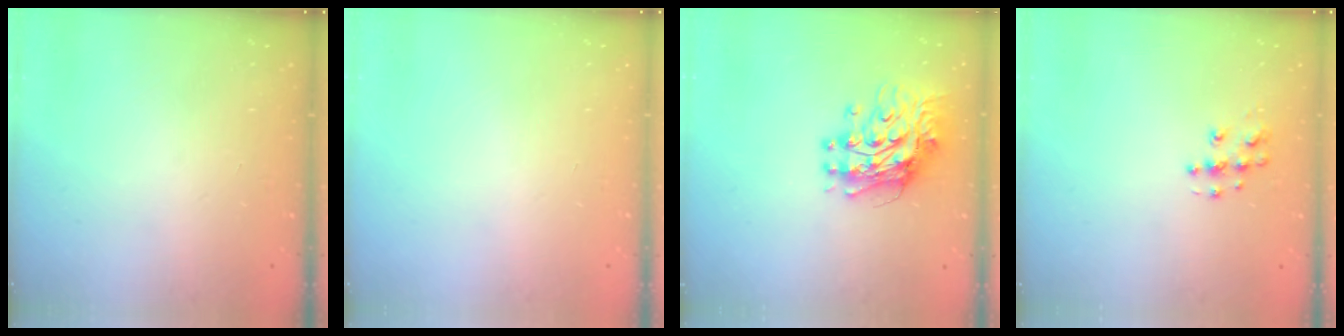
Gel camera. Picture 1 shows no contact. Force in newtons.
{"total": 0.0}
{"total": 12.2, "press": 12.2, "slide": 1.0}
{"total": 6.7, "press": 6.7, "slide": 0.3}